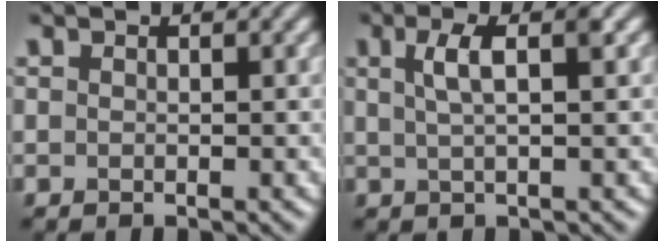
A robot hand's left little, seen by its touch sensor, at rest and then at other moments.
{"total": 3.3, "force": [0.9, 0.9, 3.0], "torque": [-0.047, 0.008, 0.014]}